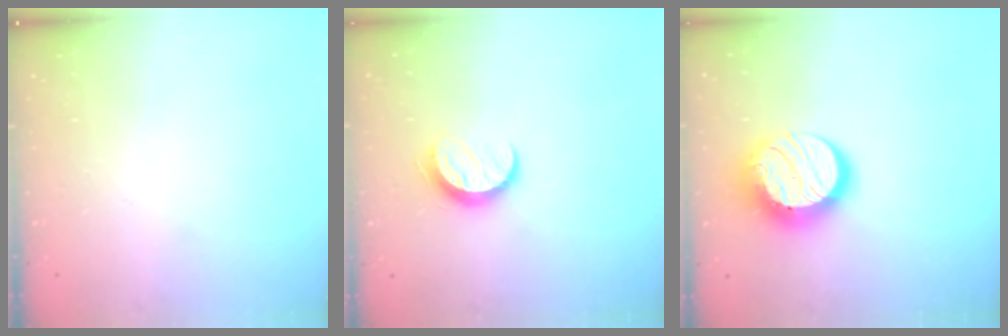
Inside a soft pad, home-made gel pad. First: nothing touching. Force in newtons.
{"total": 8.9, "press": 8.9, "slide": 0.3}
{"total": 15.8, "press": 15.7, "slide": 1.2}